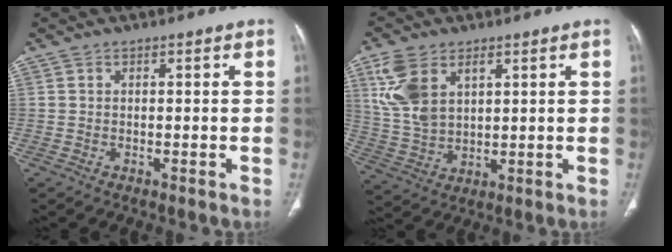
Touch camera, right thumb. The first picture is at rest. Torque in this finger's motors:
{"motor_torque": [-0.64, 1.46, 1.08, 0.81, 0.11]}